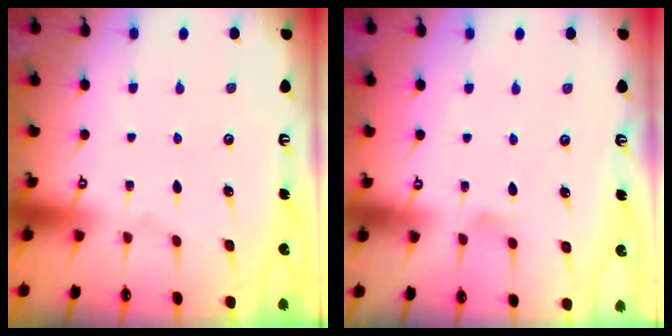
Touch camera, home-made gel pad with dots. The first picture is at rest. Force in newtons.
{"total": 3.1, "press": 3.1, "slide": 0.4}